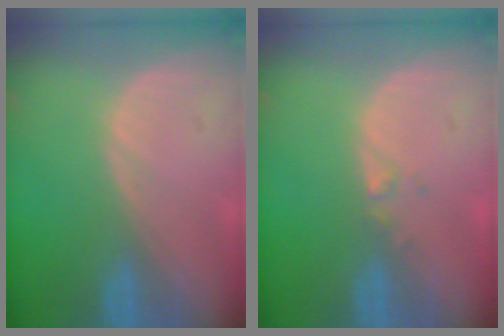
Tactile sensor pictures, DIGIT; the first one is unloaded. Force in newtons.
{"total": 1.0, "press": 0.9, "slide": 0.5}